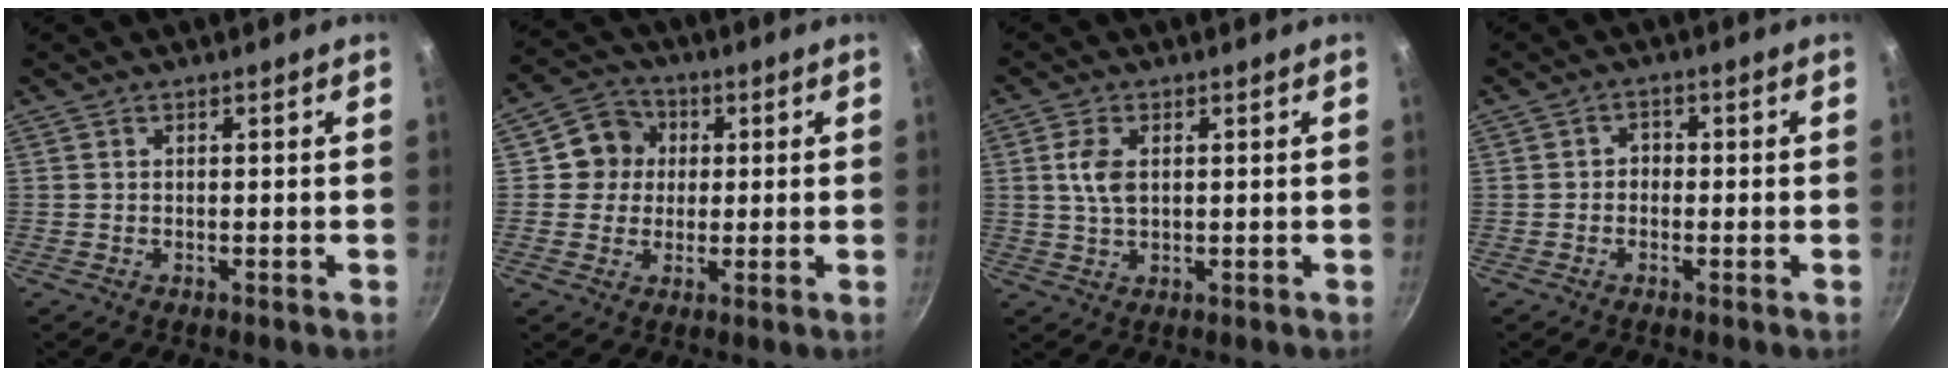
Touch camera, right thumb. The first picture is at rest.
{"total": 7.2, "force": [1.1, 6.9, 2.1], "torque": [0.010, 0.013, 0.004]}
{"total": 4.8, "force": [1.0, 2.7, 3.8], "torque": [-0.074, 0.001, 0.019]}
{"total": 2.1, "force": [-0.5, 1.8, 1.0], "torque": [-0.004, 0.012, -0.013]}